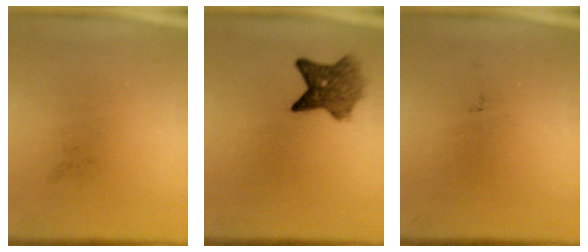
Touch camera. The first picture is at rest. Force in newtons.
{"total": 5.8}
{"total": 0.0}